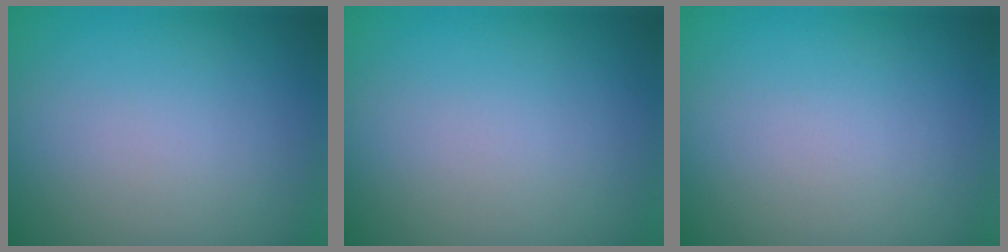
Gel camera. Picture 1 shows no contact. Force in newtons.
{"total": 0.0}
{"total": 0.0}